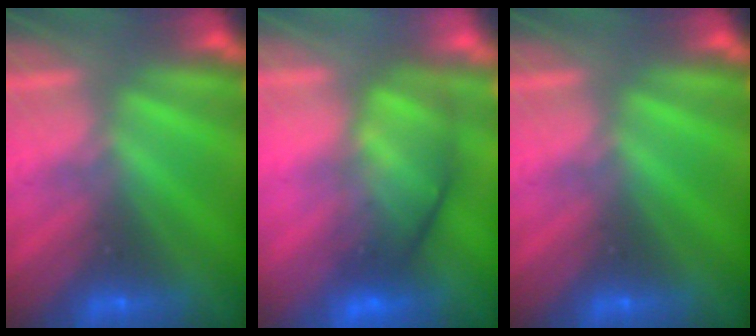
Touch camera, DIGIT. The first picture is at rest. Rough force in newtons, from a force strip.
{"total": 5.5}
{"total": 0.0}